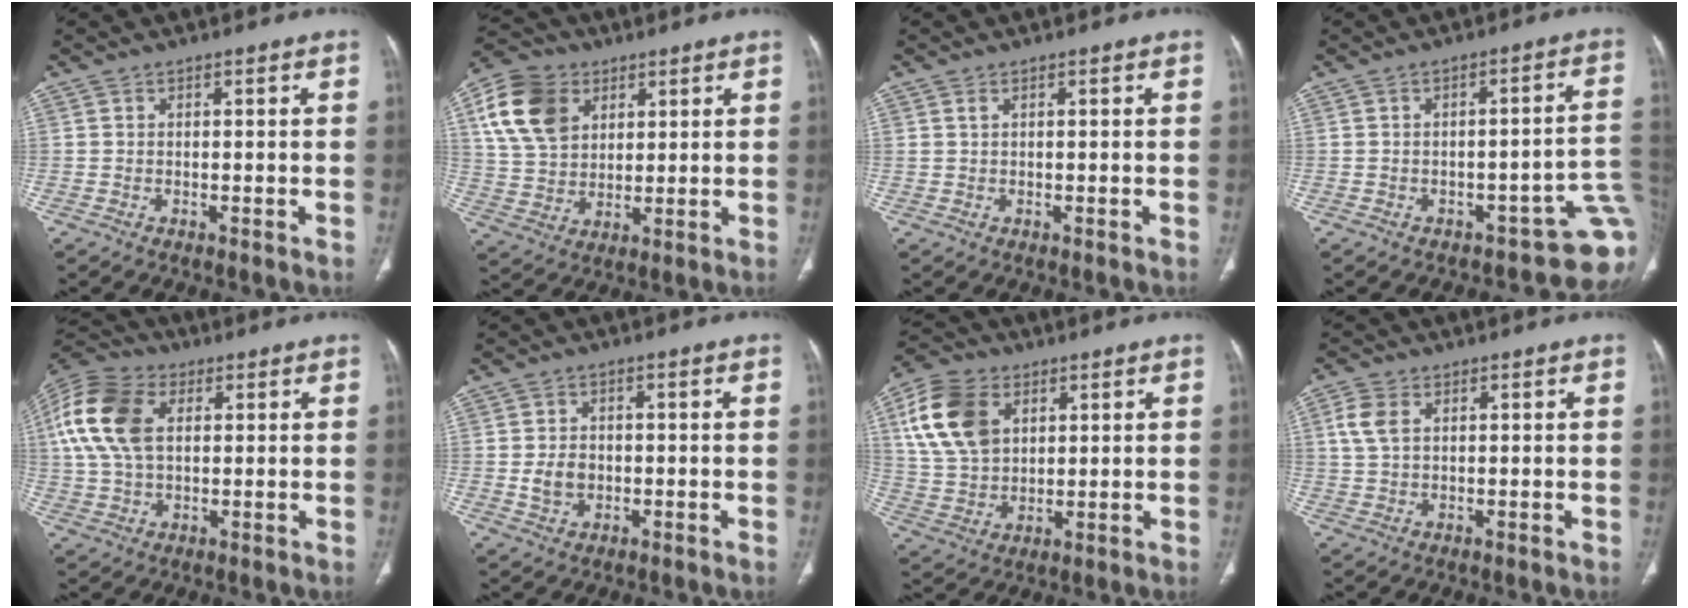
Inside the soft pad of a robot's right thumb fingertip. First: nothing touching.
{"total": 14.3, "force": [5.5, 10.6, 7.8], "torque": [-0.130, -0.003, 0.102]}
{"total": 0.6, "force": [0.3, 0.4, 0.4], "torque": [-0.006, 0.000, 0.006]}
{"total": 11.1, "force": [-3.7, 4.7, 9.4], "torque": [-0.084, 0.035, -0.040]}
{"total": 15.6, "force": [3.4, 10.4, 11.1], "torque": [-0.234, 0.014, 0.060]}
{"total": 4.1, "force": [-0.5, 3.2, 2.5], "torque": [-0.038, 0.003, -0.004]}
{"total": 14.6, "force": [5.1, 10.2, 9.1], "torque": [-0.163, -0.005, 0.099]}
{"total": 4.8, "force": [1.5, 3.2, 3.2], "torque": [-0.074, 0.006, 0.030]}